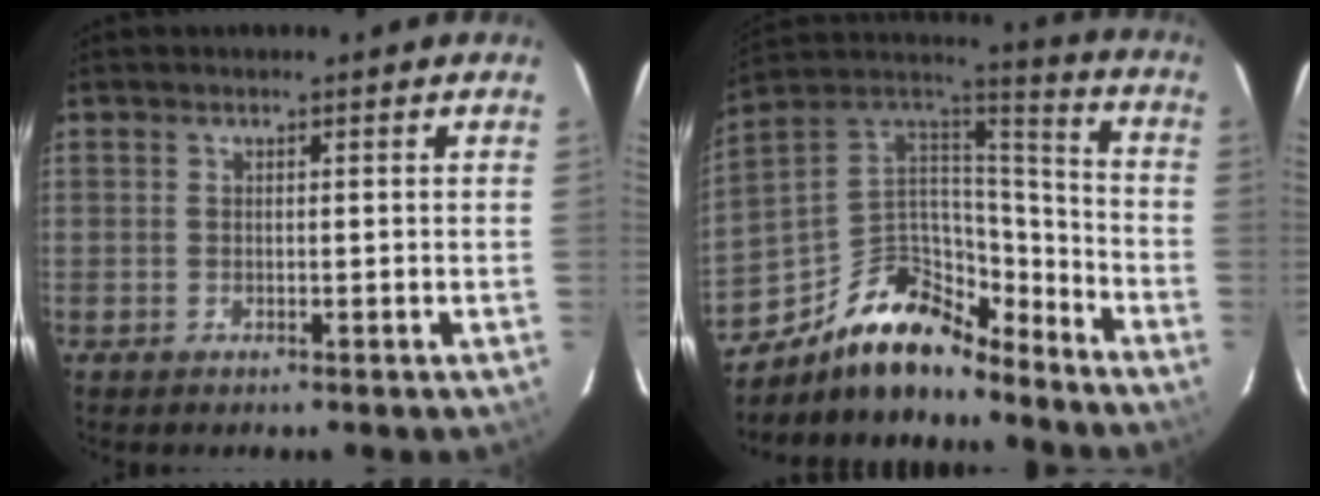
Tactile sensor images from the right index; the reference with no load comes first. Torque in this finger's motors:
{"motor_torque": [1.03, -1.11, 0.34, 0.02]}